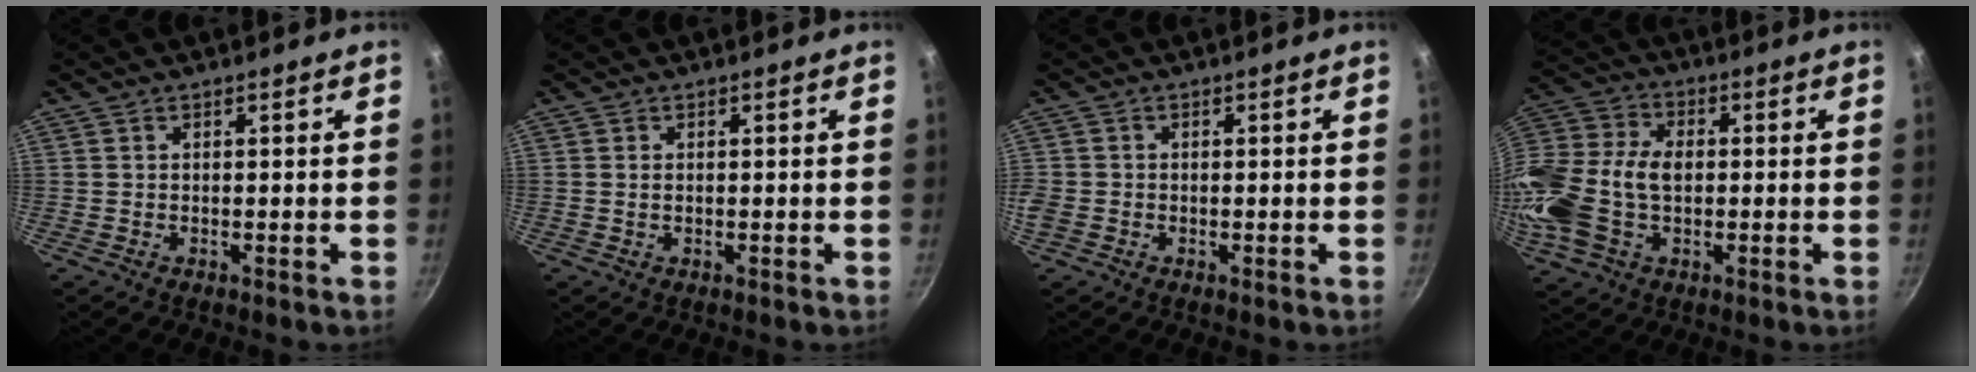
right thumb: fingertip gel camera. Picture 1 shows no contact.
{"total": 0.8, "force": [0.1, 0.5, 0.6], "torque": [-0.010, 0.001, 0.001]}
{"total": 2.7, "force": [-0.9, 2.2, 1.3], "torque": [-0.027, 0.000, -0.020]}
{"total": 19.1, "force": [-1.5, 13.1, 13.9], "torque": [-0.297, 0.035, -0.034]}